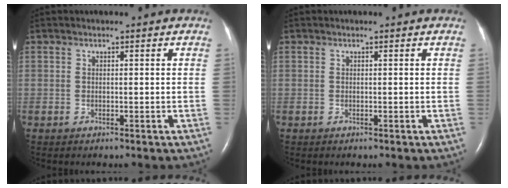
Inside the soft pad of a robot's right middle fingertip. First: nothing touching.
{"total": 0.0}